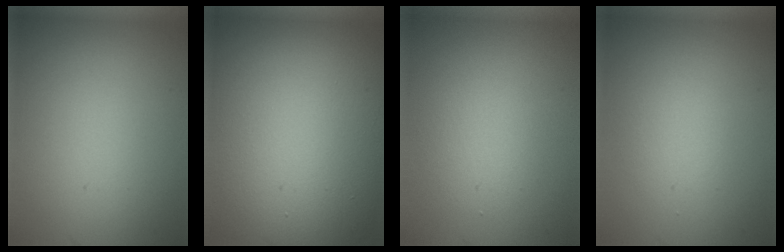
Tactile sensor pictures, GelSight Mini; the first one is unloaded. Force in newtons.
{"total": 11.7, "press": 11.7, "slide": 0.9}
{"total": 2.5, "press": 2.5, "slide": 0.1}
{"total": 1.7, "press": 1.7, "slide": 0.2}